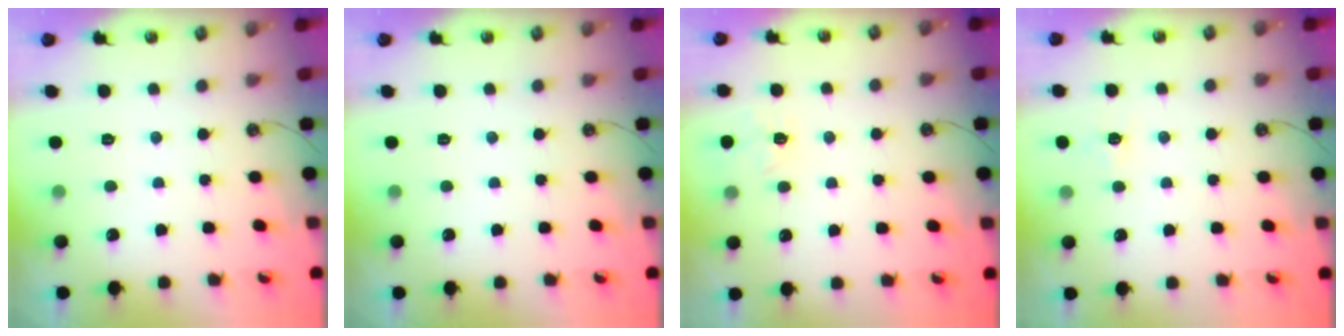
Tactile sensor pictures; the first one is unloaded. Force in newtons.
{"total": 0.0}
{"total": 4.2, "press": 4.1, "slide": 0.5}
{"total": 3.3, "press": 3.2, "slide": 0.4}